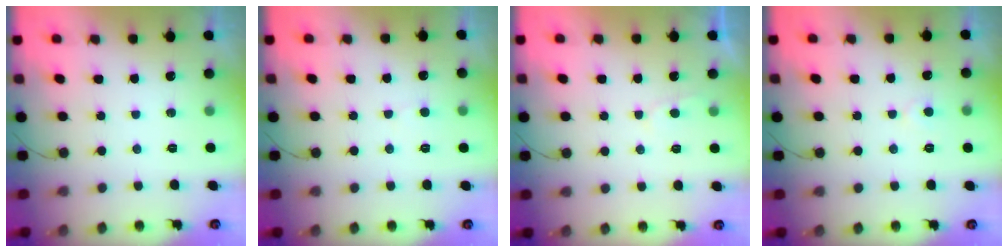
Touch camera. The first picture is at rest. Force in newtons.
{"total": 3.8, "press": 3.8, "slide": 0.4}
{"total": 2.0, "press": 2.0, "slide": 0.3}
{"total": 2.9, "press": 2.9, "slide": 0.3}